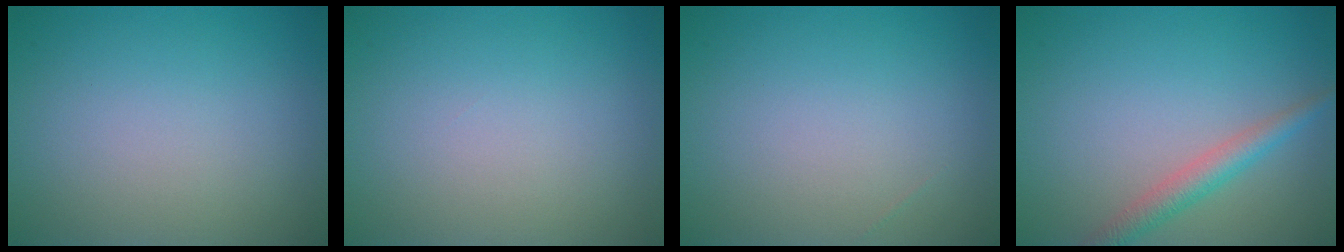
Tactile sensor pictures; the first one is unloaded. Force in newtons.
{"total": 0.0}
{"total": 0.0}
{"total": 2.5, "press": 2.5, "slide": 0.1}